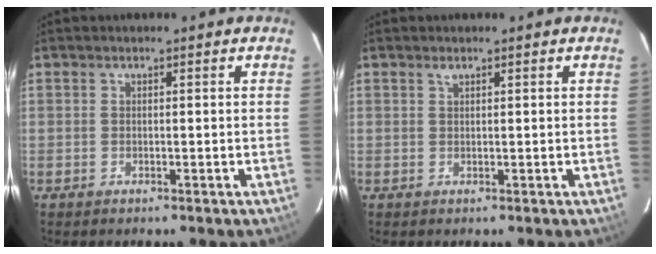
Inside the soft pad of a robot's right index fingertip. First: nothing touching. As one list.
[{"total": 0.6, "force": [0.5, 0.2, 0.3], "torque": [-0.004, 0.002, 0.010]}]